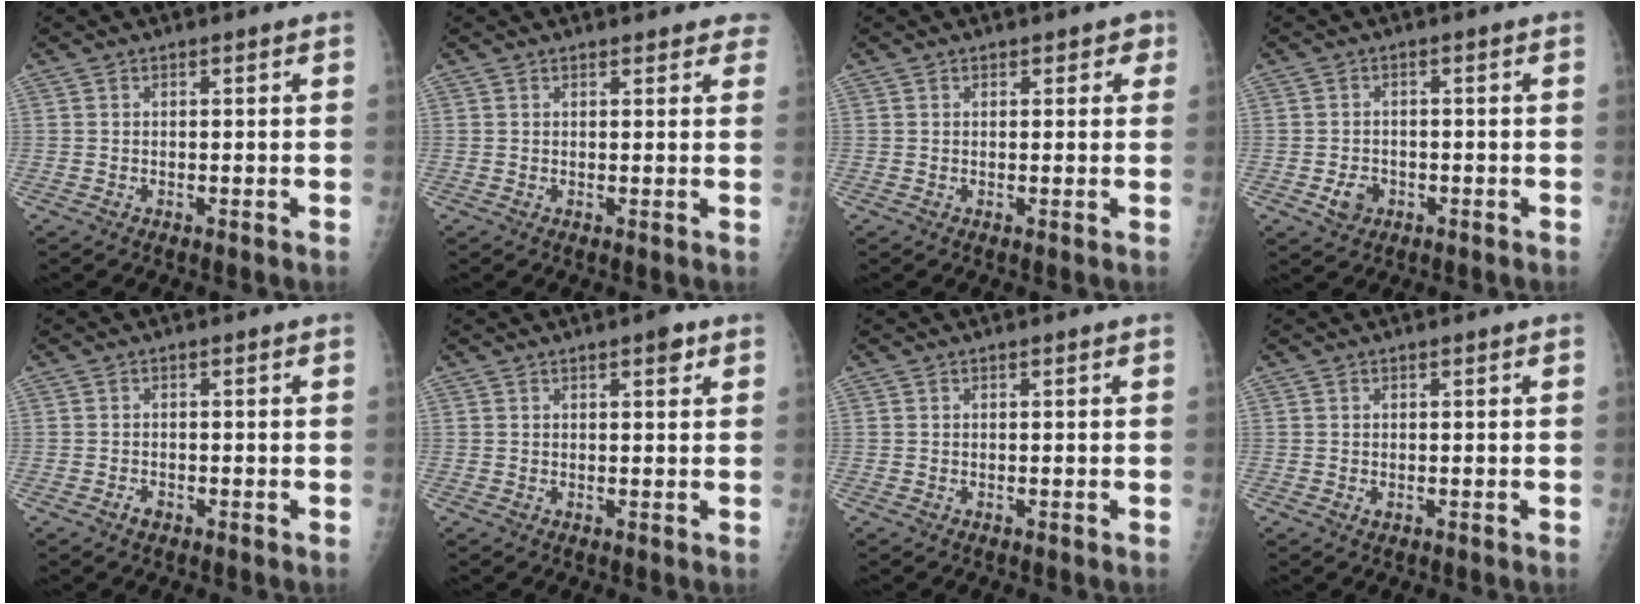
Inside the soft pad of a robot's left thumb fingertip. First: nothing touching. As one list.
[{"total": 3.8, "force": [3.4, 1.6, 0.5], "torque": [0.031, -0.011, 0.022]}, {"total": 2.2, "force": [1.2, 1.6, 1.0], "torque": [0.017, -0.001, 0.008]}, {"total": 3.4, "force": [-1.2, 2.8, 1.5], "torque": [-0.016, 0.004, -0.017]}, {"total": 1.4, "force": [-0.8, 0.9, 0.6], "torque": [-0.009, 0.002, -0.014]}, {"total": 2.4, "force": [1.4, 0.9, 1.7], "torque": [-0.016, -0.004, 0.016]}, {"total": 0.0}, {"total": 0.6, "force": [0.1, 0.5, 0.3], "torque": [-0.001, 0.000, 0.000]}]